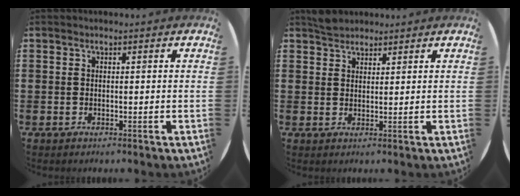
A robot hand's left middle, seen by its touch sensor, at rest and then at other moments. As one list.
[{"total": 2.3, "force": [2.2, 0.8, 0.0], "torque": [0.004, 0.003, 0.041]}]